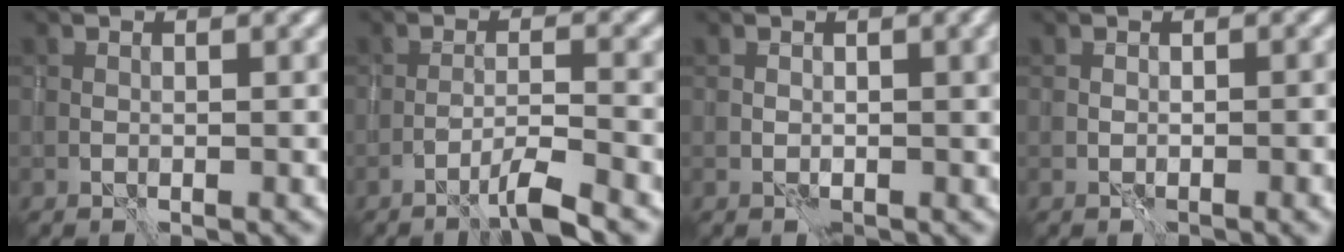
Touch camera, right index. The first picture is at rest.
{"total": 3.1, "force": [-2.2, 0.0, 2.2], "torque": [-0.033, 0.010, -0.051]}
{"total": 1.9, "force": [0.6, 0.5, 1.8], "torque": [-0.023, 0.004, 0.008]}
{"total": 1.6, "force": [-0.7, 0.3, 1.4], "torque": [-0.018, -0.002, -0.010]}